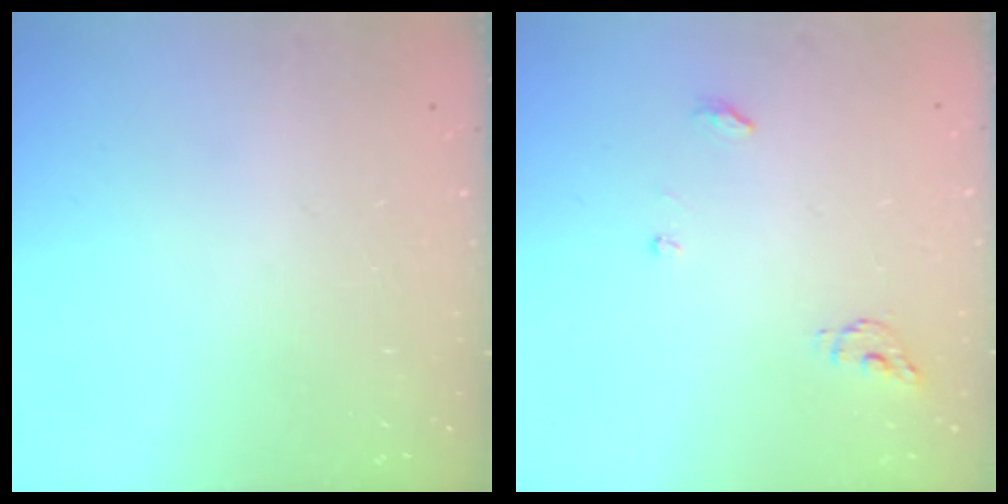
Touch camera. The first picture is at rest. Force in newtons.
{"total": 4.6, "press": 4.6, "slide": 0.3}